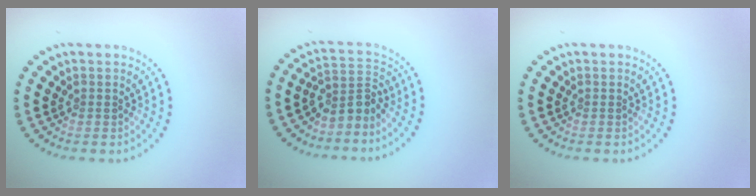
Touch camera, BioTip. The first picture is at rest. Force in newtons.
{"total": 2.7, "press": 1.9, "slide": 1.9}
{"total": 0.0}